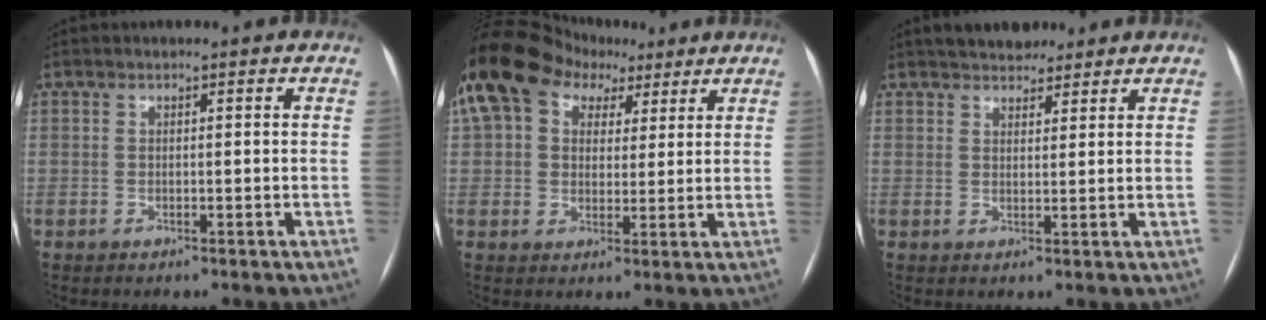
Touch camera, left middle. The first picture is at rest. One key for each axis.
{"total": 17.1, "fx": 9.0, "fy": 11.6, "fz": 8.6, "tx": -0.192, "ty": 0.076, "tz": 0.156}
{"total": 5.7, "fx": 4.9, "fy": 2.3, "fz": 1.9, "tx": -0.018, "ty": 0.014, "tz": 0.078}